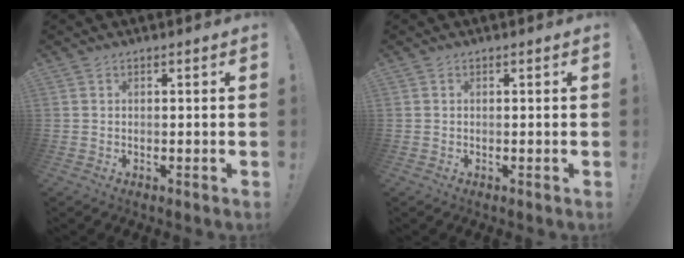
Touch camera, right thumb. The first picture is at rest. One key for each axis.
{"total": 0.0}